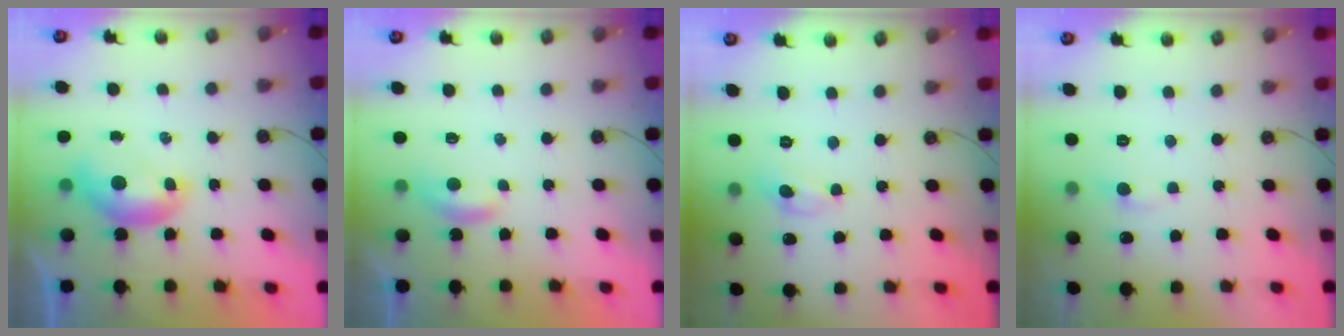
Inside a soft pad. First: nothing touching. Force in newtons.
{"total": 1.7, "press": 1.6, "slide": 0.5}
{"total": 0.9, "press": 0.8, "slide": 0.2}
{"total": 1.3, "press": 1.2, "slide": 0.4}